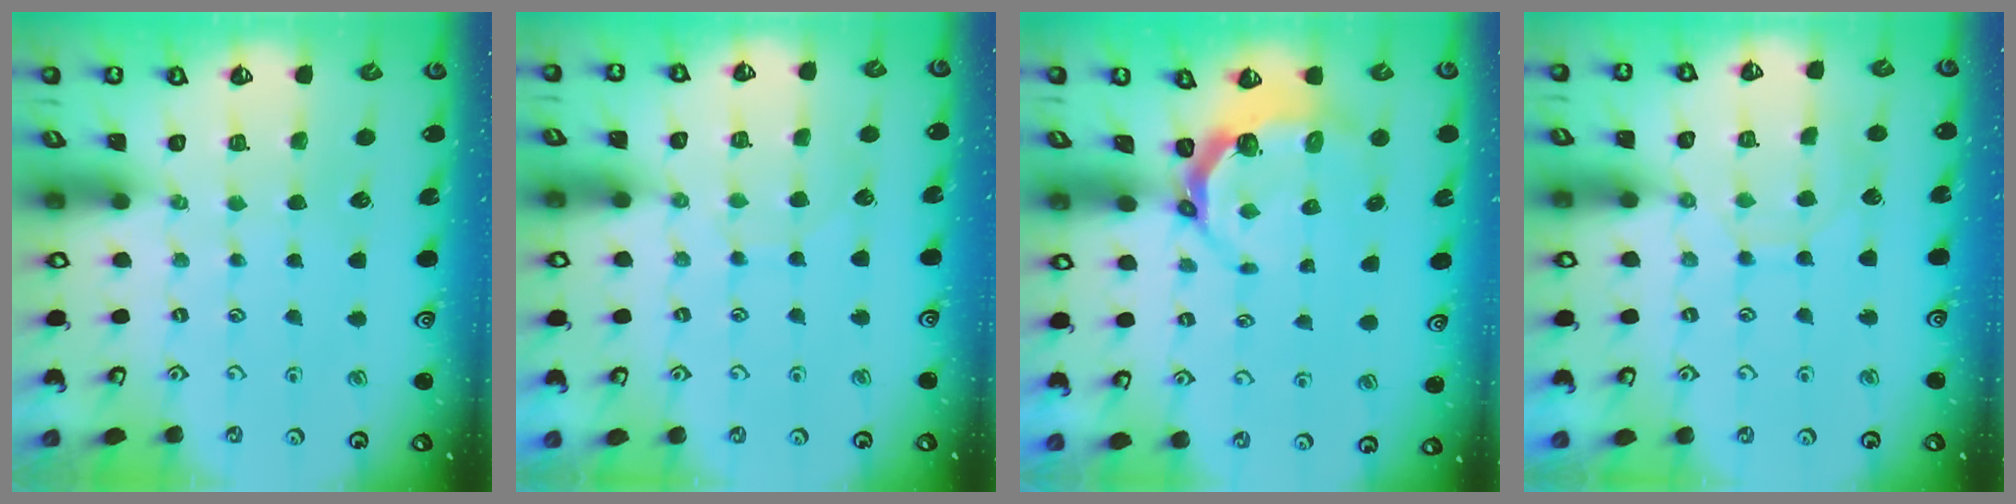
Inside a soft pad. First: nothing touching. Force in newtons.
{"total": 4.3, "press": 4.3, "slide": 0.3}
{"total": 4.5, "press": 3.2, "slide": 3.2}
{"total": 6.3, "press": 6.3, "slide": 0.5}